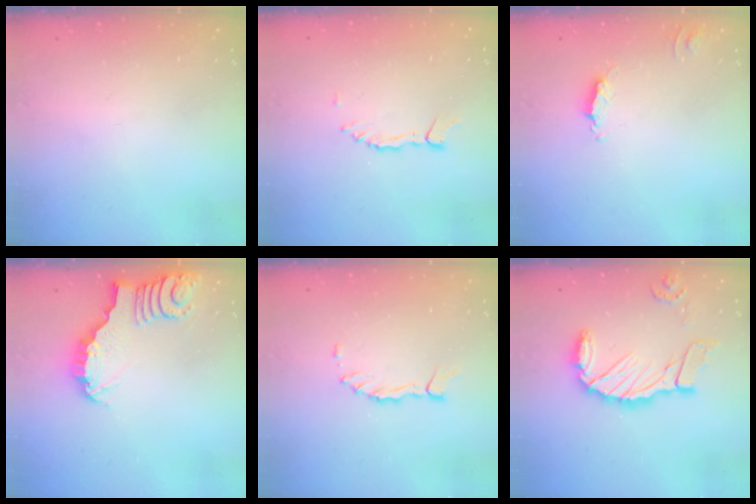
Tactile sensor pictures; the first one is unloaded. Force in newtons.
{"total": 1.7, "press": 1.7, "slide": 0.2}
{"total": 2.0, "press": 2.0, "slide": 0.2}
{"total": 3.5, "press": 3.5, "slide": 0.3}
{"total": 1.5, "press": 1.5, "slide": 0.4}
{"total": 14.4, "press": 14.2, "slide": 2.3}